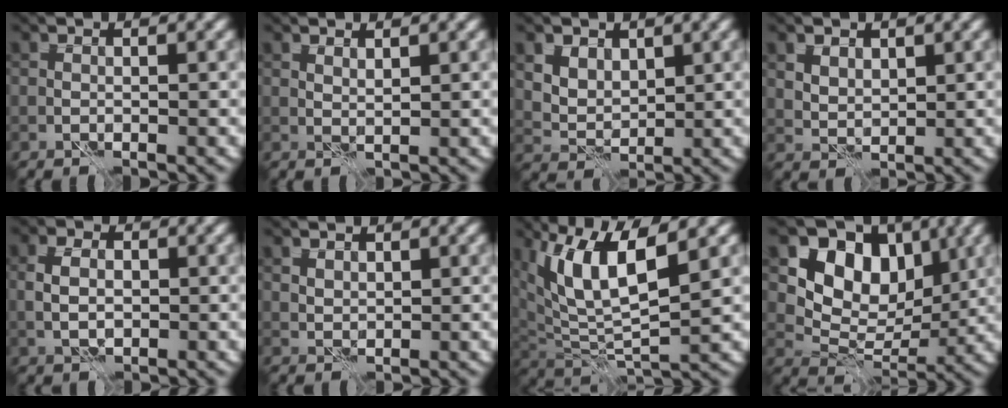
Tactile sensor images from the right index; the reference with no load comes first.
{"total": 0.9, "force": [0.8, 0.1, 0.4], "torque": [-0.014, -0.001, 0.016]}
{"total": 4.8, "force": [2.6, 3.4, 2.2], "torque": [-0.059, -0.001, 0.053]}
{"total": 2.5, "force": [1.6, 1.7, 1.0], "torque": [-0.025, -0.006, 0.036]}
{"total": 2.9, "force": [0.2, 2.0, 2.1], "torque": [-0.044, 0.003, 0.002]}
{"total": 1.4, "force": [1.0, 0.8, 0.4], "torque": [-0.012, -0.001, 0.022]}
{"total": 8.4, "force": [3.8, 3.0, 6.9], "torque": [-0.146, -0.006, 0.070]}
{"total": 9.3, "force": [4.2, 6.5, 5.1], "torque": [-0.082, -0.008, 0.062]}